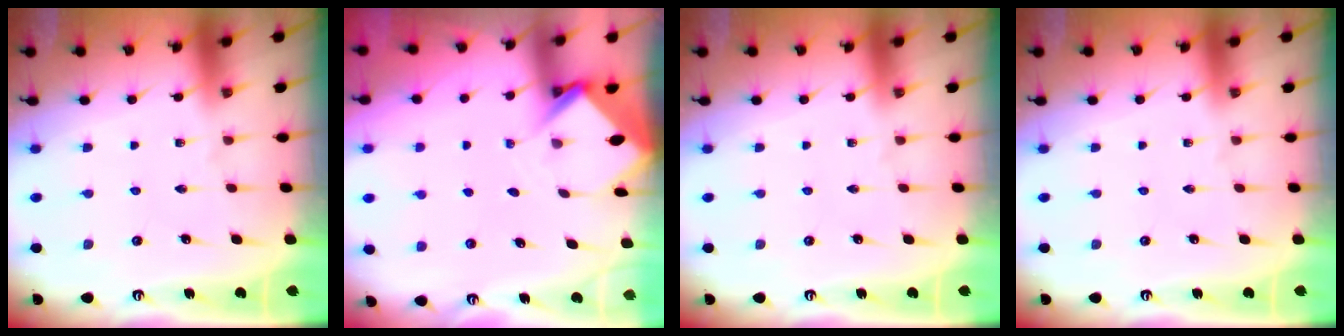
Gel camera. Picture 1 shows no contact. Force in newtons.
{"total": 3.4, "press": 3.4, "slide": 0.3}
{"total": 0.0}
{"total": 0.0}